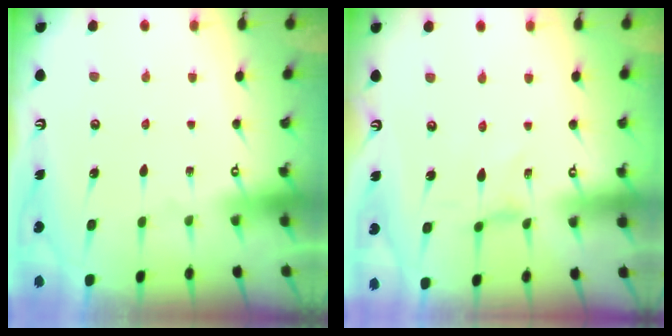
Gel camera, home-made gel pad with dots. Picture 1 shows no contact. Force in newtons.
{"total": 0.0}